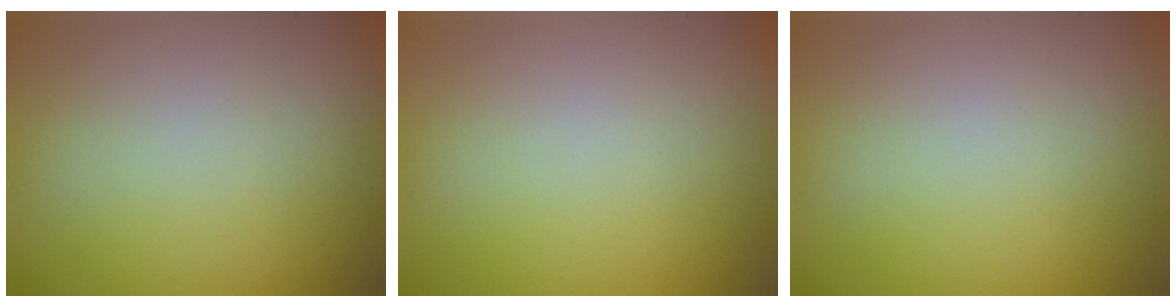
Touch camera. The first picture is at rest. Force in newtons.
{"total": 0.0}
{"total": 0.0}